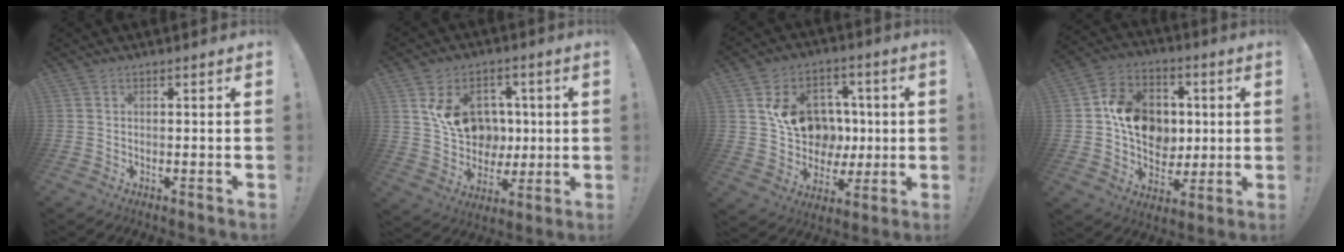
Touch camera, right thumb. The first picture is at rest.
{"total": 14.4, "force": [3.5, 12.2, 6.9], "torque": [-0.100, -0.014, 0.076]}
{"total": 15.4, "force": [2.4, 13.6, 6.8], "torque": [-0.097, -0.004, 0.069]}
{"total": 14.7, "force": [1.5, 12.6, 7.4], "torque": [-0.104, 0.006, 0.041]}